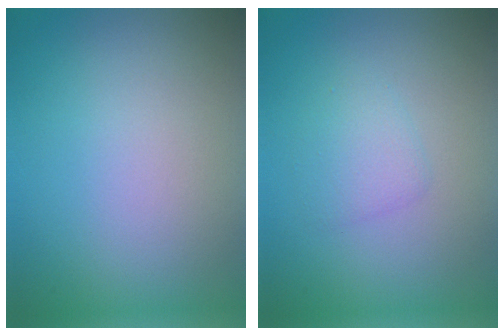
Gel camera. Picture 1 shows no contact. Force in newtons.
{"total": 1.6, "press": 1.6, "slide": 0.0}